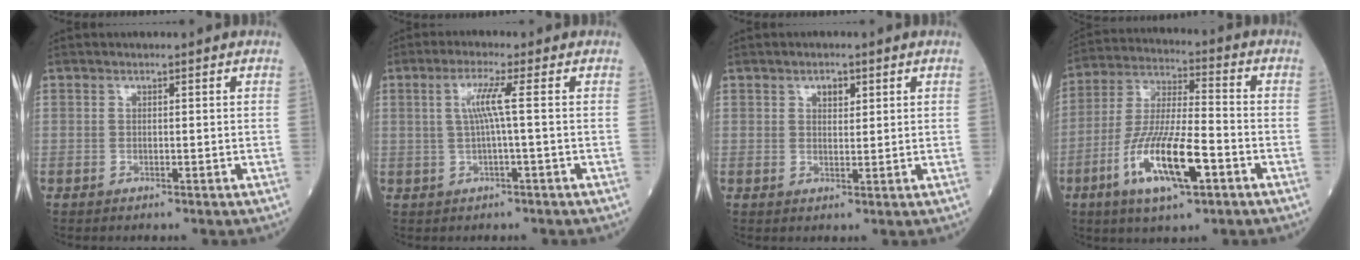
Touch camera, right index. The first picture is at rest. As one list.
[{"total": 4.1, "force": [0.5, -0.8, 4.0], "torque": [-0.084, 0.008, 0.012]}, {"total": 2.2, "force": [1.2, 1.2, 1.5], "torque": [-0.021, 0.000, 0.019]}, {"total": 14.1, "force": [-5.6, 2.8, 12.6], "torque": [-0.252, -0.011, -0.100]}]